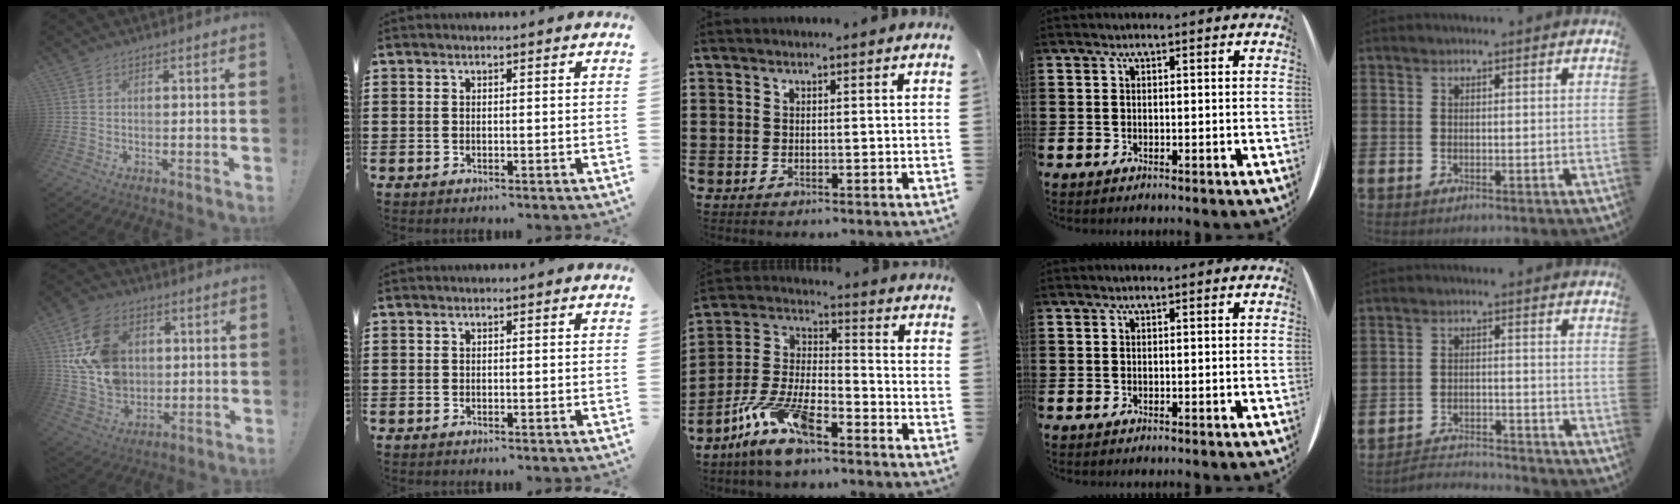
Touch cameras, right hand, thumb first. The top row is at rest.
{"thumb": {"total": 18.5, "force": [4.4, 14.3, 10.8], "torque": [-0.203, -0.012, 0.090]}, "middle": {"total": 10.4, "force": [-7.7, 2.8, 6.4], "torque": [-0.150, 0.005, -0.154]}, "little": {"total": 2.8, "force": [-2.8, 0.1, -0.1], "torque": [-0.006, 0.003, -0.062]}}